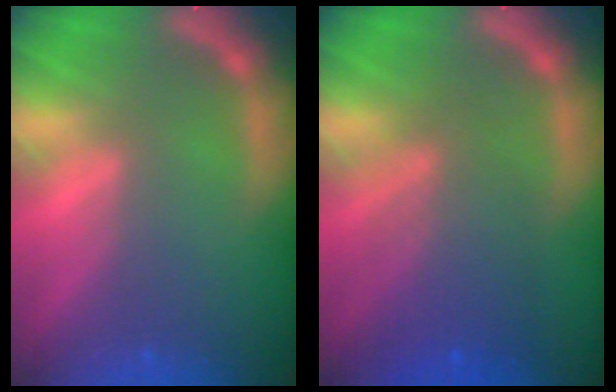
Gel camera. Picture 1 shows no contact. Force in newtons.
{"total": 6.0}